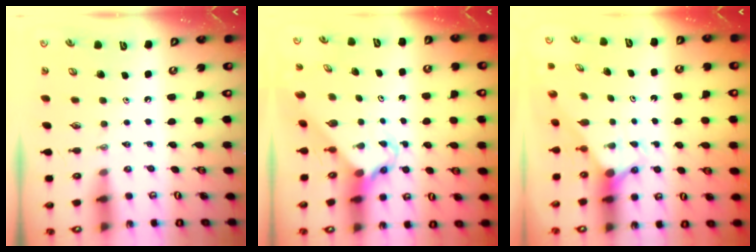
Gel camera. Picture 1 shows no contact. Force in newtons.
{"total": 2.7, "press": 2.7, "slide": 0.2}
{"total": 2.8, "press": 2.8, "slide": 0.0}